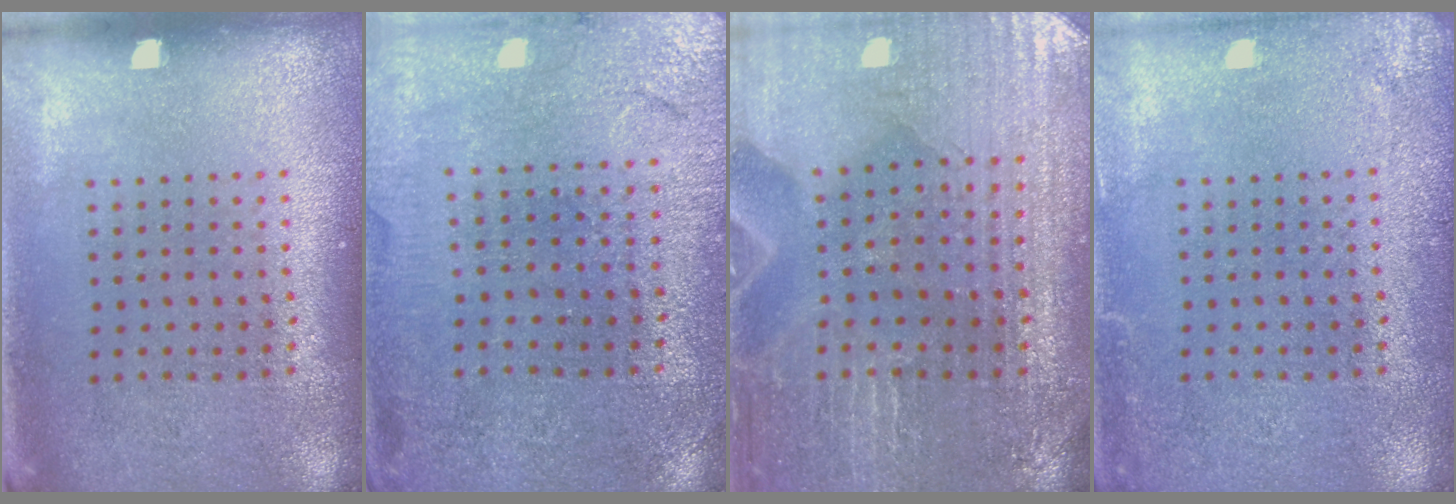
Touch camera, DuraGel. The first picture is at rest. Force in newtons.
{"total": 0.7, "press": 0.7, "slide": 0.1}
{"total": 1.7, "press": 1.7, "slide": 0.2}
{"total": 2.1, "press": 2.1, "slide": 0.2}